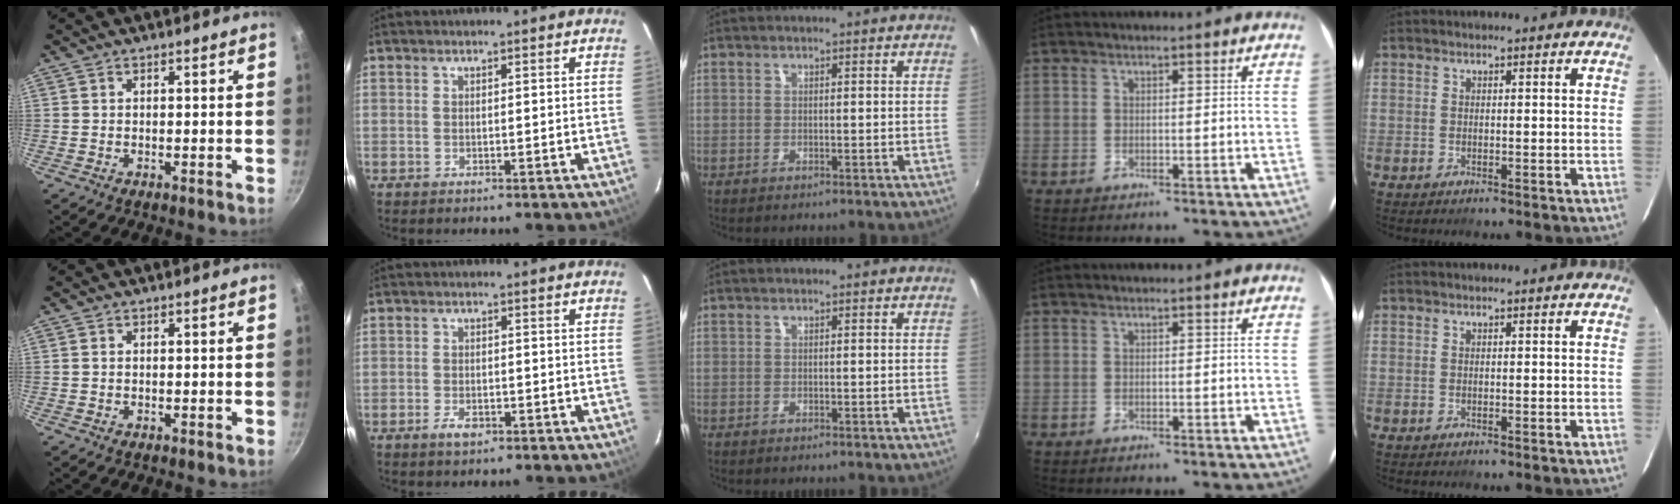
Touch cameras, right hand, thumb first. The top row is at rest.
{"index": {"total": 2.9, "force": [-1.7, 1.4, 1.9], "torque": [-0.041, -0.002, -0.029]}}